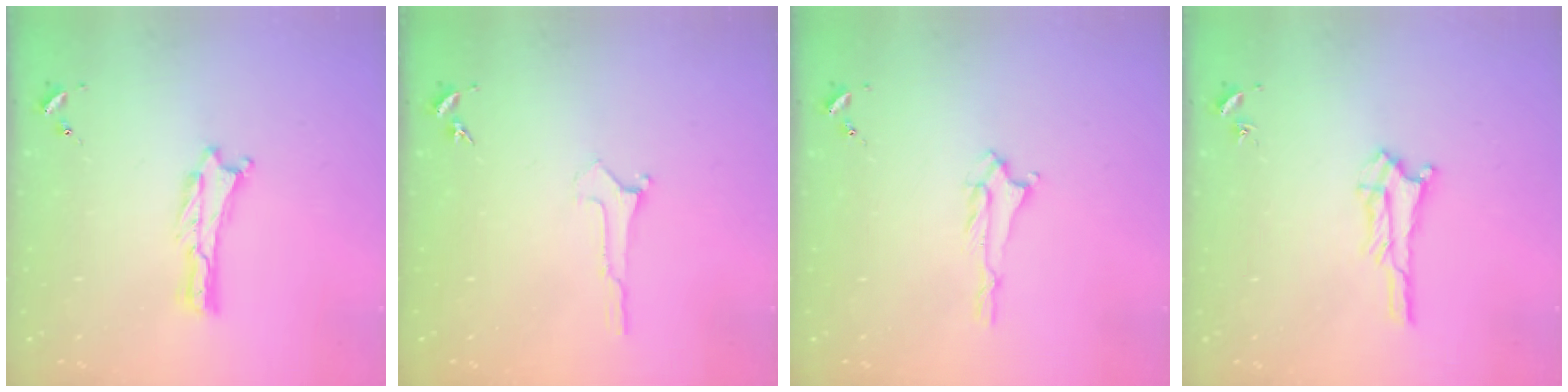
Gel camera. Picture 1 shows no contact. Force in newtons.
{"total": 0.0}
{"total": 1.4, "press": 1.3, "slide": 0.2}
{"total": 2.3, "press": 2.2, "slide": 0.2}